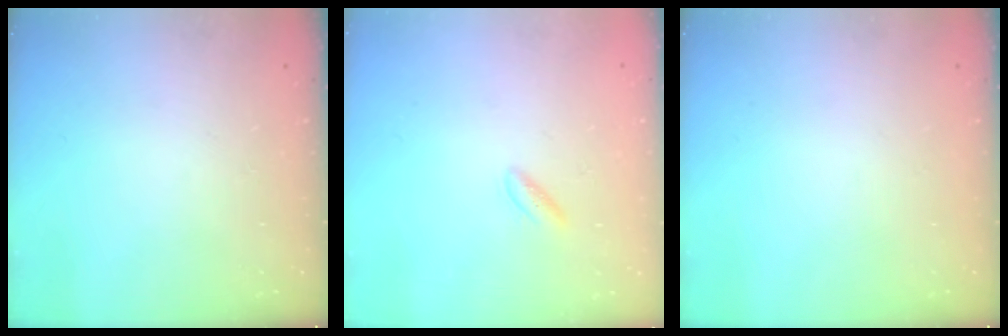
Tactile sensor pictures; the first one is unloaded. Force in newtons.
{"total": 1.0, "press": 0.9, "slide": 0.5}
{"total": 0.0}